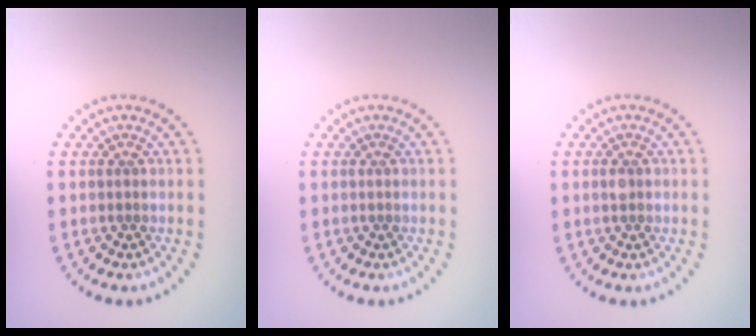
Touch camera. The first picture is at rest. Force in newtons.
{"total": 0.0}
{"total": 0.9, "press": 0.9, "slide": 0.0}